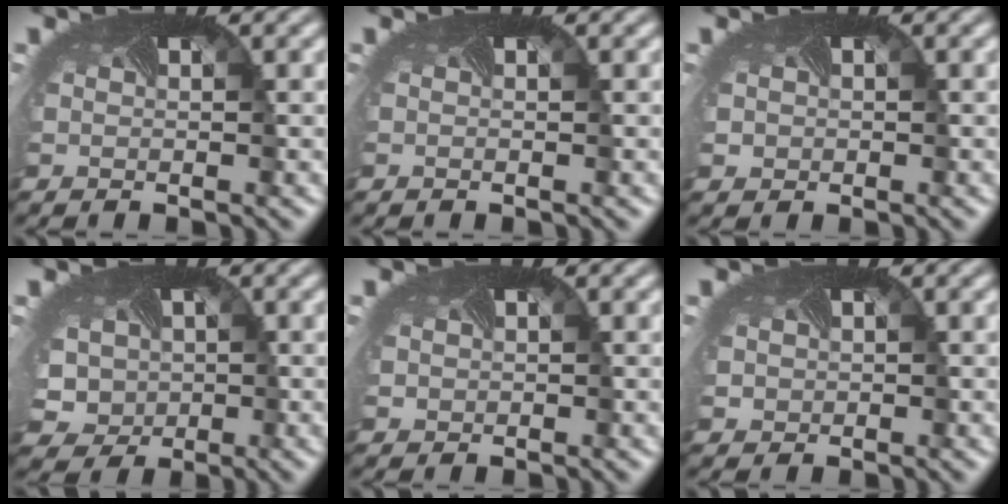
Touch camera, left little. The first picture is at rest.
{"total": 0.0}
{"total": 1.2, "force": [0.1, 1.2, 0.2], "torque": [-0.004, 0.001, -0.001]}
{"total": 7.1, "force": [-0.4, 6.2, 3.5], "torque": [-0.082, -0.012, -0.022]}
{"total": 1.1, "force": [0.4, 1.0, 0.2], "torque": [-0.007, 0.003, 0.007]}
{"total": 1.6, "force": [0.3, 1.5, 0.4], "torque": [-0.013, 0.004, 0.003]}